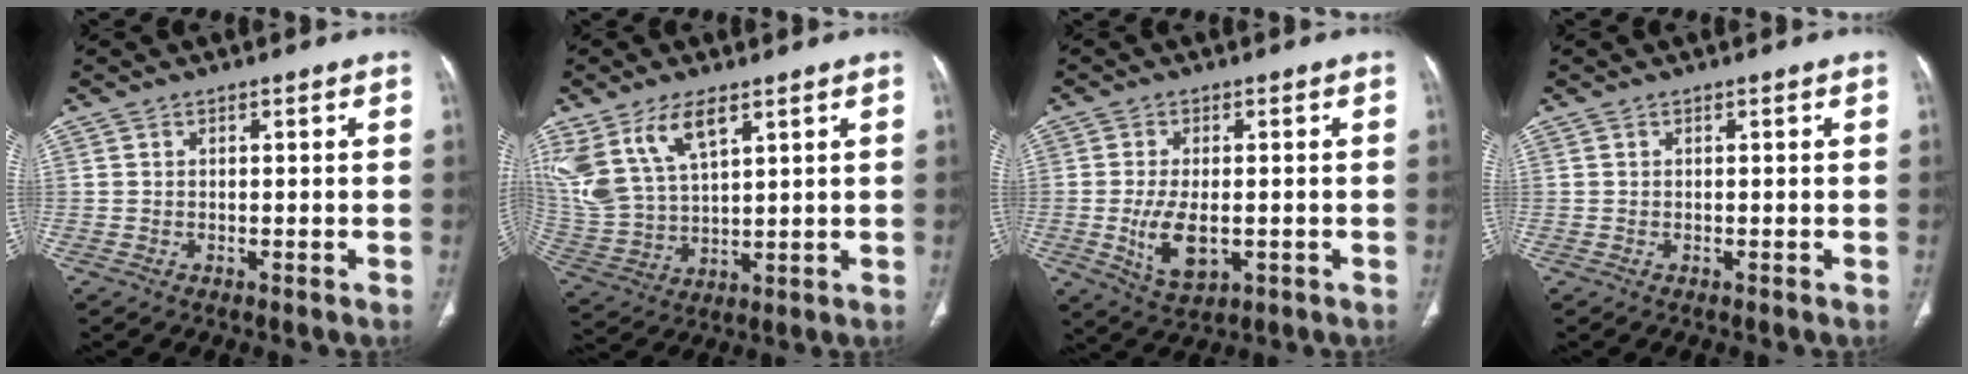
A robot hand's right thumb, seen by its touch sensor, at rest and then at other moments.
{"total": 13.7, "force": [7.6, 6.5, 9.3], "torque": [-0.189, -0.022, 0.166]}
{"total": 8.0, "force": [-1.5, 4.2, 6.6], "torque": [-0.123, -0.011, -0.016]}
{"total": 0.0}